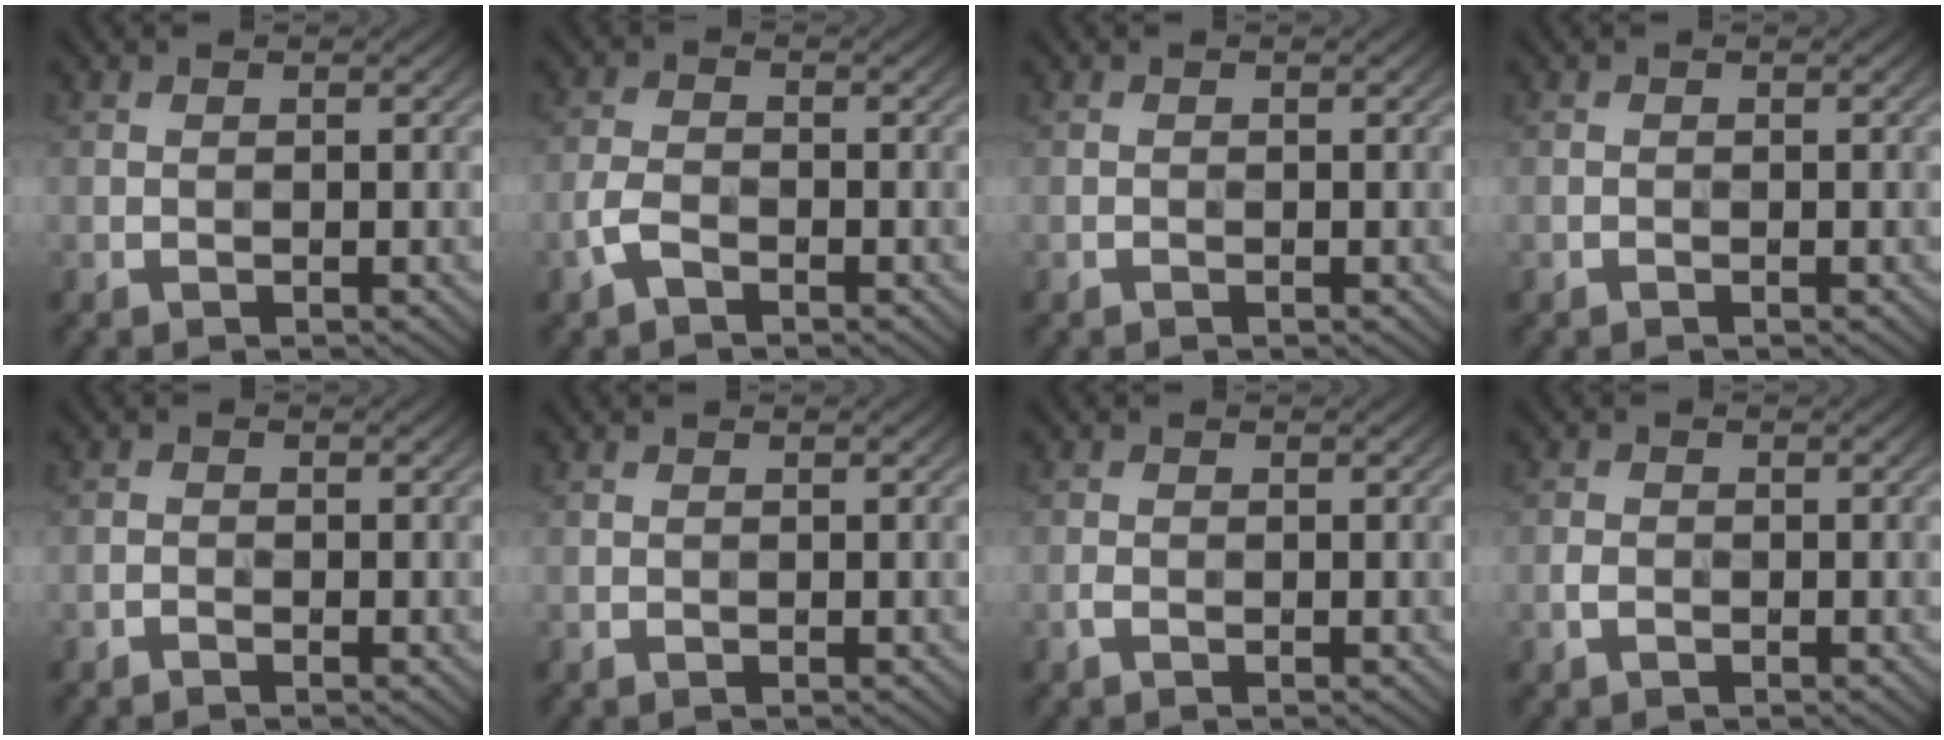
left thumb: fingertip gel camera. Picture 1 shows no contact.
{"total": 2.9, "force": [-1.8, 1.3, 1.8], "torque": [-0.045, 0.001, -0.044]}
{"total": 0.0}
{"total": 0.0}
{"total": 0.6, "force": [-0.6, 0.2, 0.1], "torque": [-0.001, 0.000, -0.013]}
{"total": 0.0}
{"total": 0.8, "force": [-0.5, 0.3, 0.5], "torque": [-0.015, 0.001, -0.012]}
{"total": 1.4, "force": [-0.7, 1.0, 0.8], "torque": [-0.018, 0.000, -0.017]}